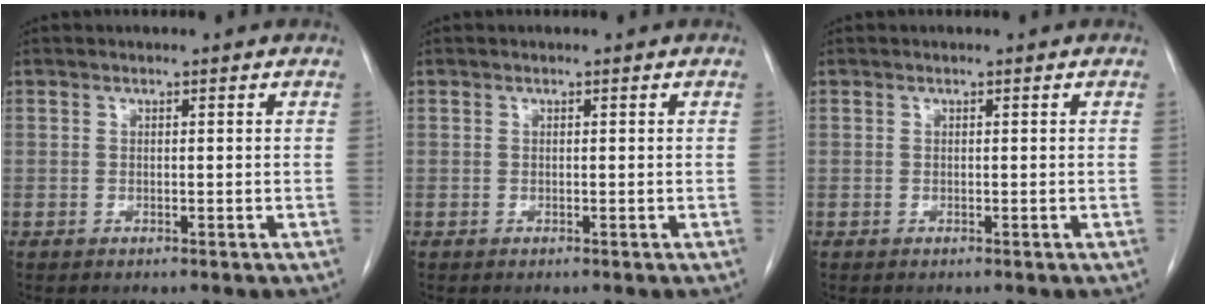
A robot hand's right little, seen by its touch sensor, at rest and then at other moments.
{"total": 0.0}
{"total": 0.0}